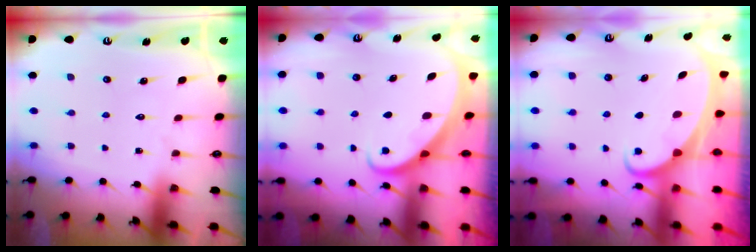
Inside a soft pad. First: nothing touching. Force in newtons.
{"total": 2.6, "press": 2.6, "slide": 0.3}
{"total": 1.9, "press": 1.9, "slide": 0.2}